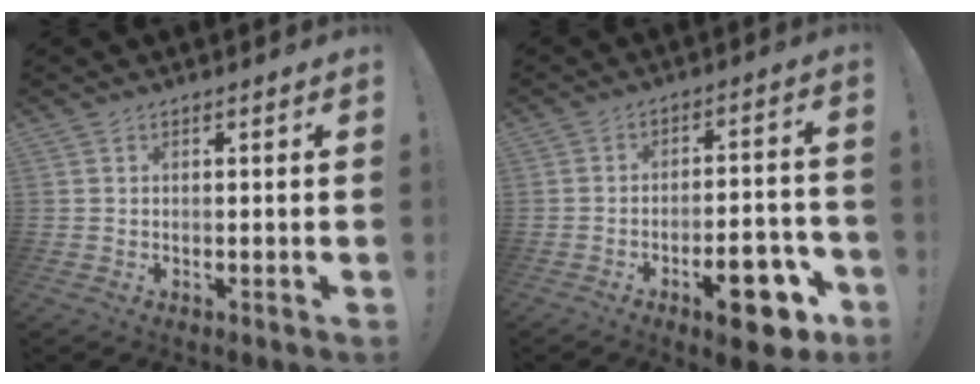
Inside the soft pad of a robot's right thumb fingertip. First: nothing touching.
{"total": 14.6, "force": [-7.7, 6.1, 10.8], "torque": [-0.117, 0.055, -0.115]}